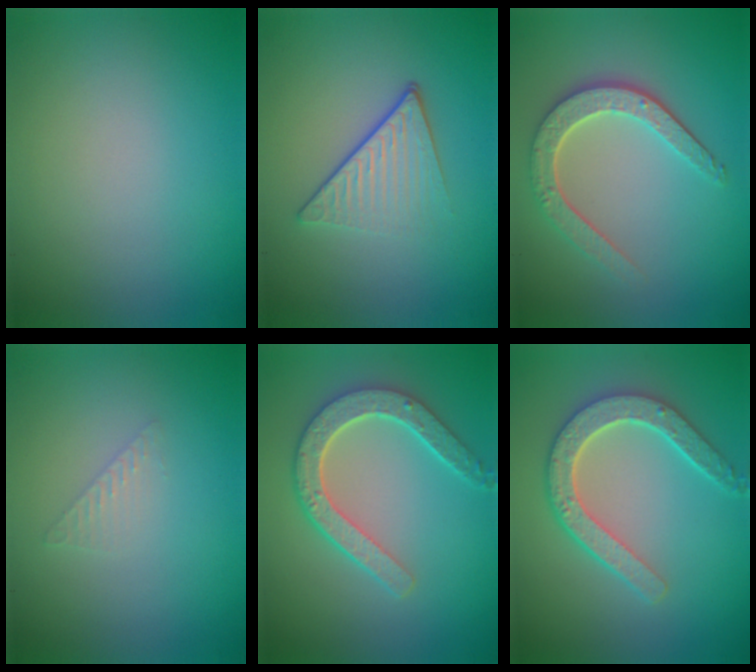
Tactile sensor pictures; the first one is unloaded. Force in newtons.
{"total": 4.1, "press": 2.8, "slide": 3.1}
{"total": 4.5, "press": 3.6, "slide": 2.7}
{"total": 1.0, "press": 1.0, "slide": 0.0}
{"total": 4.9, "press": 3.9, "slide": 3.0}
{"total": 5.1, "press": 4.0, "slide": 3.2}